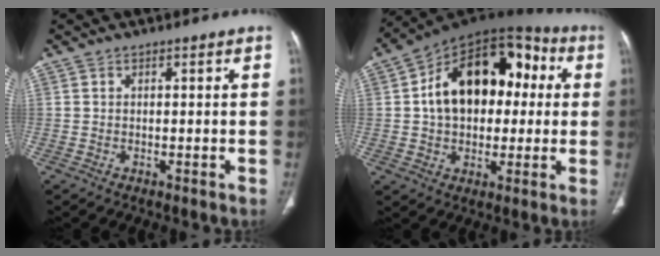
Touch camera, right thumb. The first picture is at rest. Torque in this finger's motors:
{"motor_torque": [0.93, 4.08, 1.45, -0.17, 0.22]}